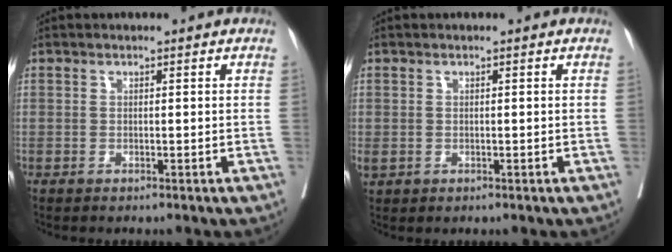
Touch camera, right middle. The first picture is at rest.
{"total": 0.7, "force": [-0.1, 0.5, 0.4], "torque": [-0.013, 0.000, 0.003]}